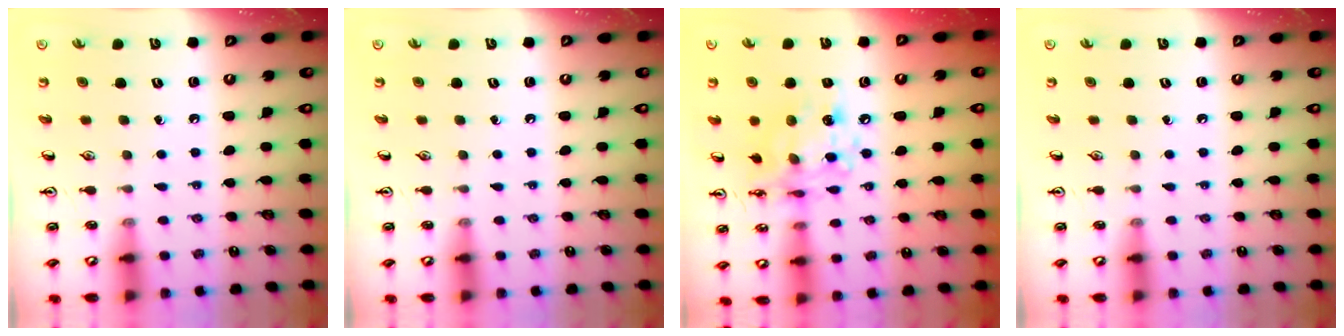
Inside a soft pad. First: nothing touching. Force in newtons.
{"total": 0.0}
{"total": 12.9, "press": 12.8, "slide": 1.1}
{"total": 0.0}